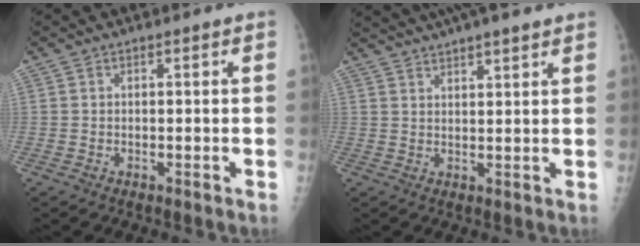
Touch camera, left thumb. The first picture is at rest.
{"total": 10.1, "force": [8.4, 1.3, 5.5], "torque": [-0.078, 0.009, 0.124]}